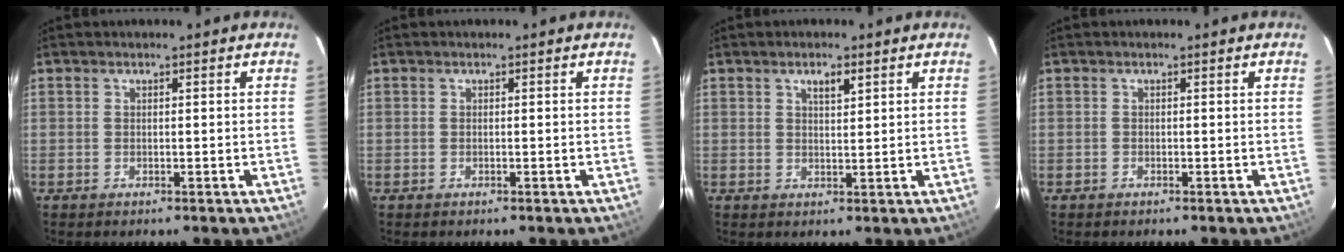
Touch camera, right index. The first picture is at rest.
{"total": 0.0}
{"total": 2.5, "force": [1.5, 0.8, 1.9], "torque": [-0.029, 0.003, 0.026]}
{"total": 0.0}